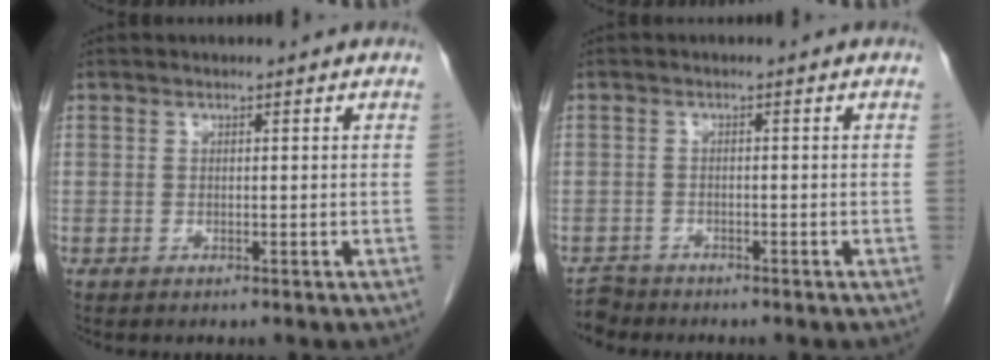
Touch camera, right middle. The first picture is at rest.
{"total": 2.4, "force": [-2.3, 0.6, -0.4], "torque": [0.004, -0.007, -0.043]}